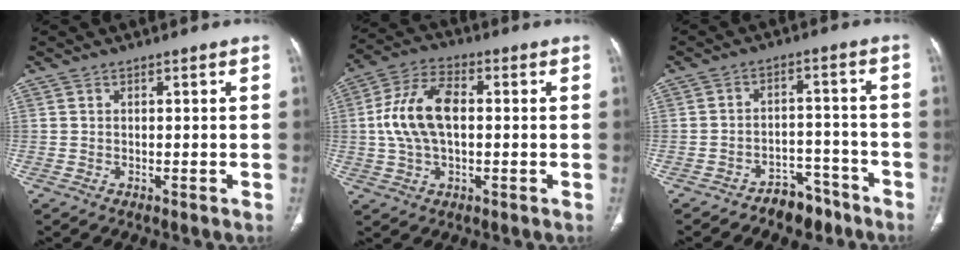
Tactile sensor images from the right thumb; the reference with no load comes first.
{"total": 12.3, "force": [0.6, 6.9, 10.2], "torque": [-0.205, 0.024, 0.008]}
{"total": 6.8, "force": [-5.2, 4.0, 1.8], "torque": [0.000, 0.056, -0.077]}